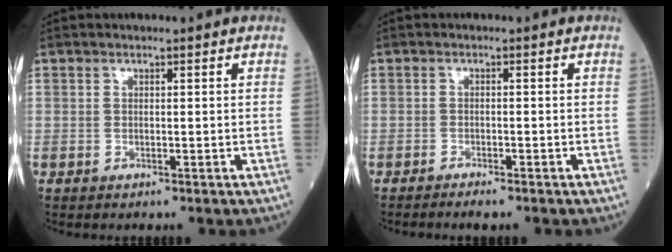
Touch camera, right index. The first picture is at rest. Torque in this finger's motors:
{"motor_torque": [-0.12, -0.14, 0.08, 0.02]}